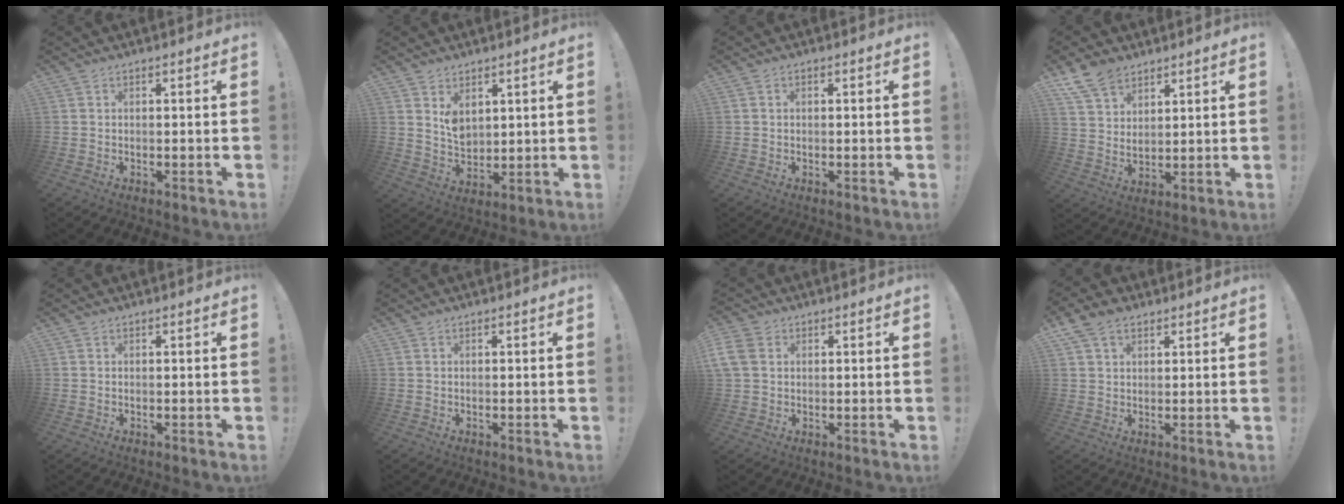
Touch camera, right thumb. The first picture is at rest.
{"total": 6.2, "force": [3.8, 4.1, 2.7], "torque": [-0.041, -0.028, 0.073]}
{"total": 0.6, "force": [-0.1, 0.5, 0.4], "torque": [-0.016, 0.007, -0.001]}
{"total": 9.6, "force": [7.3, 5.1, 3.6], "torque": [-0.076, -0.038, 0.146]}
{"total": 0.0}
{"total": 0.0}
{"total": 6.4, "force": [1.9, 4.9, 3.7], "torque": [-0.089, 0.002, 0.038]}
{"total": 6.1, "force": [3.6, 3.8, 3.1], "torque": [-0.058, -0.004, 0.071]}